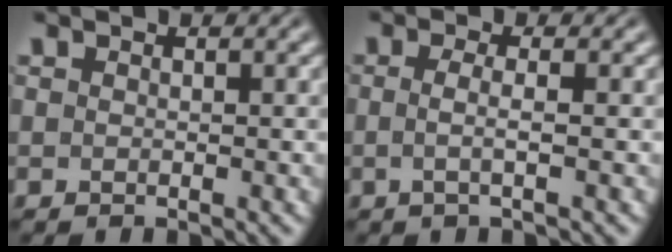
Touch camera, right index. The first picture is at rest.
{"total": 1.8, "force": [-0.6, -0.6, 1.6], "torque": [-0.037, -0.010, -0.005]}